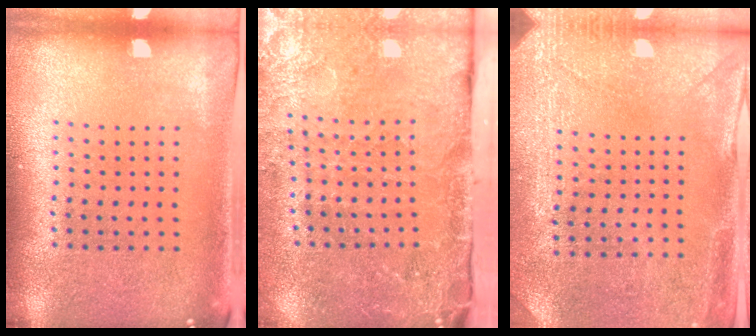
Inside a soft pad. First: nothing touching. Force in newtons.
{"total": 3.6, "press": 3.3, "slide": 1.3}
{"total": 3.0, "press": 2.8, "slide": 1.0}